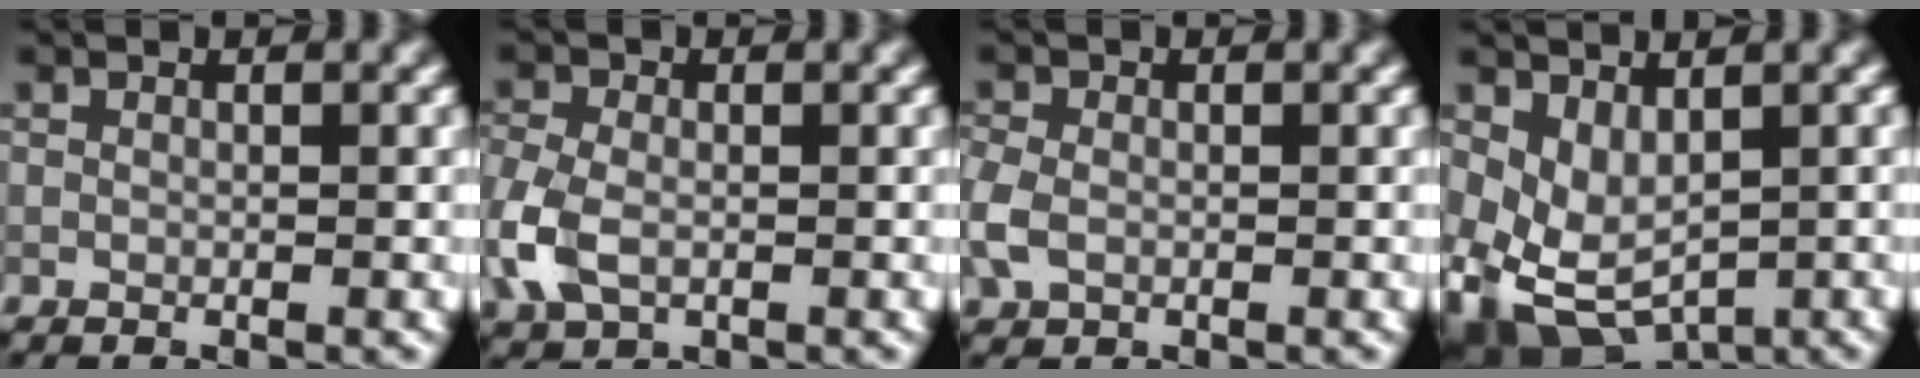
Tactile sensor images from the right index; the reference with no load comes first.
{"total": 4.7, "force": [-1.4, 3.1, 3.2], "torque": [-0.094, -0.005, -0.035]}
{"total": 2.9, "force": [-0.7, 2.2, 1.7], "torque": [-0.051, -0.003, -0.021]}
{"total": 4.9, "force": [0.1, 3.4, 3.6], "torque": [-0.078, -0.019, 0.012]}